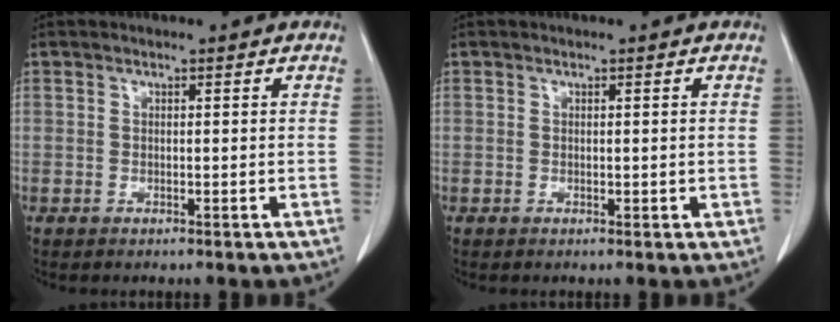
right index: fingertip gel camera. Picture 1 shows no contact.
{"total": 0.6, "force": [0.0, 0.4, 0.5], "torque": [-0.003, 0.000, 0.003]}